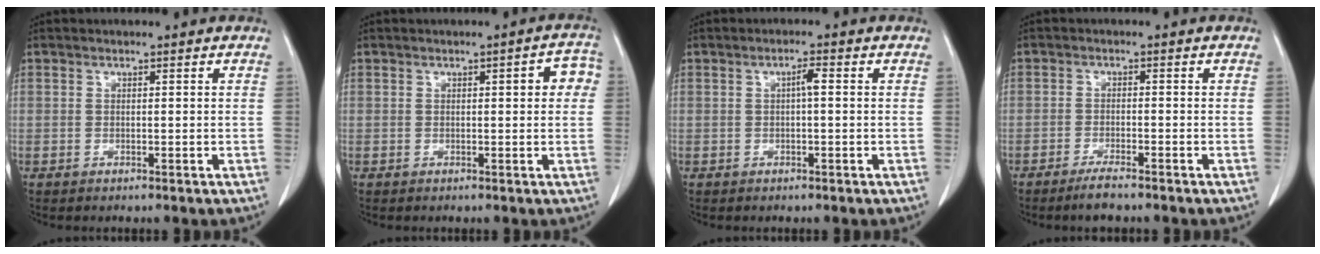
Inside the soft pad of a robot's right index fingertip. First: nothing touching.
{"total": 3.8, "force": [0.6, 1.1, 3.6], "torque": [-0.036, 0.012, 0.002]}
{"total": 1.7, "force": [0.1, 0.2, 1.7], "torque": [-0.030, 0.005, 0.002]}
{"total": 2.9, "force": [-2.4, 0.2, 1.7], "torque": [-0.038, -0.006, -0.043]}